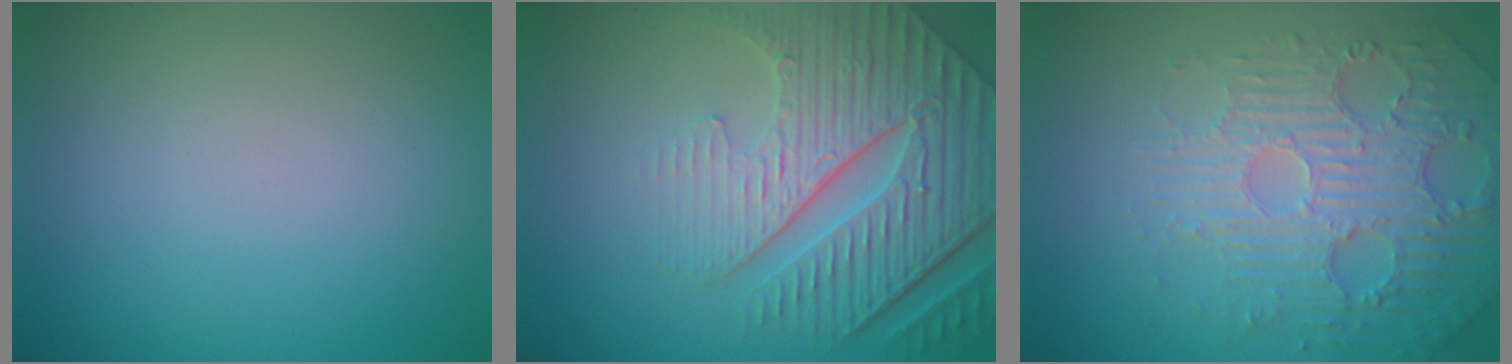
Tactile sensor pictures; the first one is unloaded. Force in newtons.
{"total": 8.3, "press": 5.9, "slide": 5.8}
{"total": 5.5, "press": 3.8, "slide": 4.0}